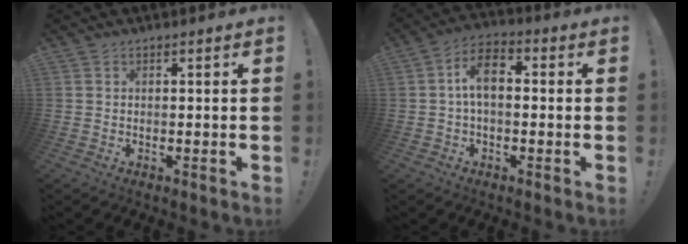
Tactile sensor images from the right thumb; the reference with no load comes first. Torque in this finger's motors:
{"motor_torque": [0.07, 0.18, -0.01, 0.12, 0.04]}